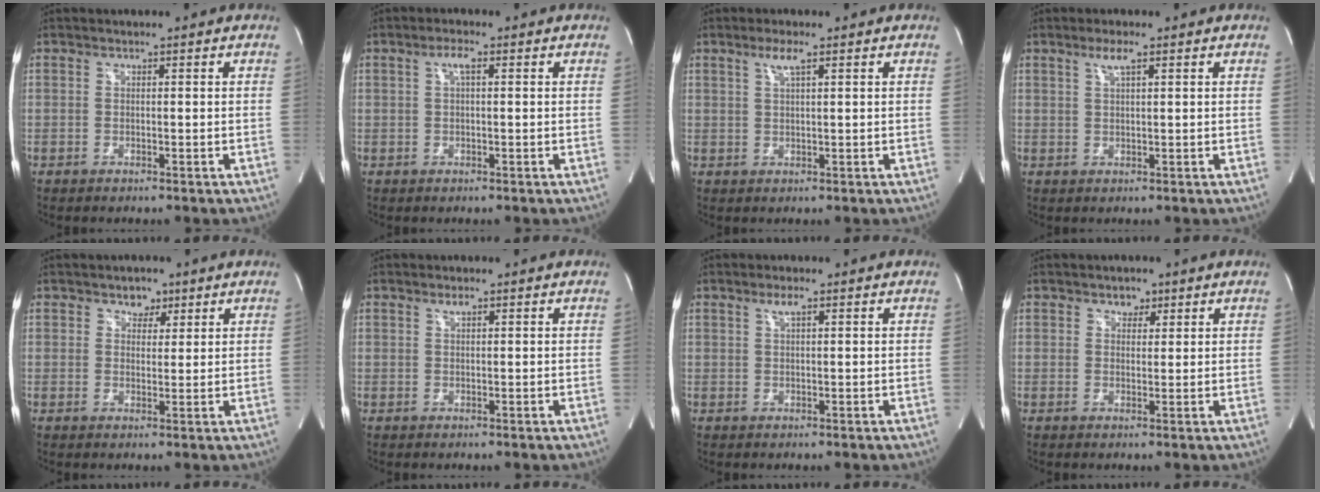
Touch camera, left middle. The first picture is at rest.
{"total": 2.0, "force": [0.6, 0.4, 1.9], "torque": [-0.036, 0.006, 0.011]}
{"total": 2.5, "force": [1.5, 0.1, 2.0], "torque": [-0.046, 0.002, 0.029]}
{"total": 2.3, "force": [1.4, 0.2, 1.9], "torque": [-0.041, 0.002, 0.027]}
{"total": 2.7, "force": [1.7, 1.9, 0.9], "torque": [-0.008, 0.003, 0.025]}
{"total": 0.9, "force": [0.6, 0.2, 0.6], "torque": [-0.013, 0.000, 0.013]}
{"total": 1.6, "force": [1.0, 0.2, 1.3], "torque": [-0.028, 0.002, 0.020]}
{"total": 2.0, "force": [1.3, 1.4, 0.7], "torque": [-0.006, 0.001, 0.018]}